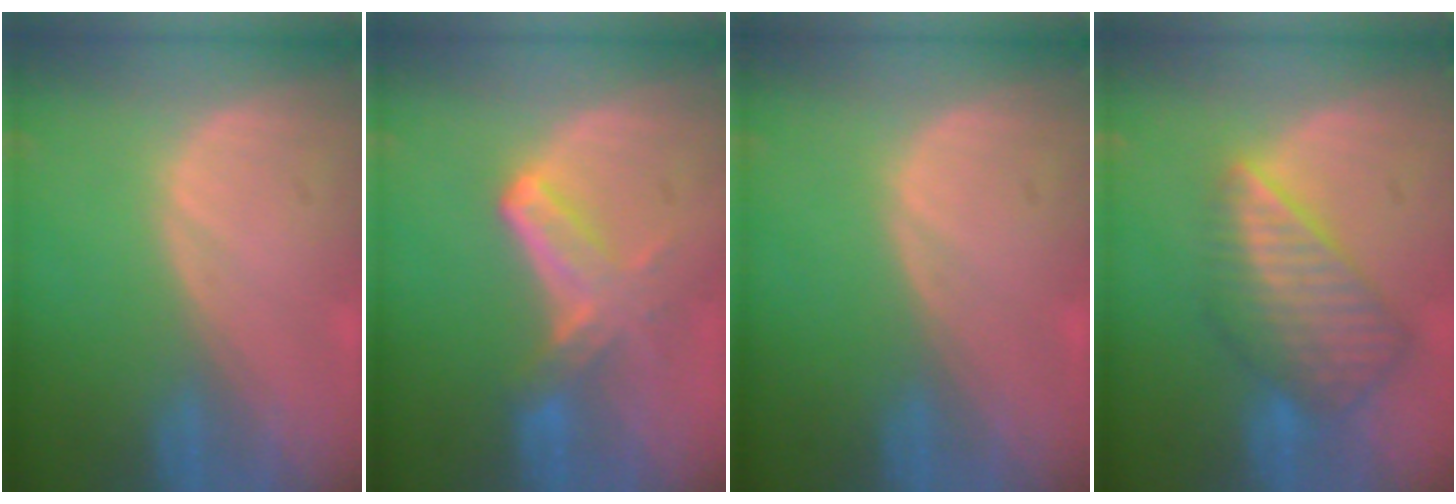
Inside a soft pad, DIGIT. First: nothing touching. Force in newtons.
{"total": 5.7, "press": 5.5, "slide": 1.4}
{"total": 0.0}
{"total": 8.8, "press": 7.7, "slide": 4.4}